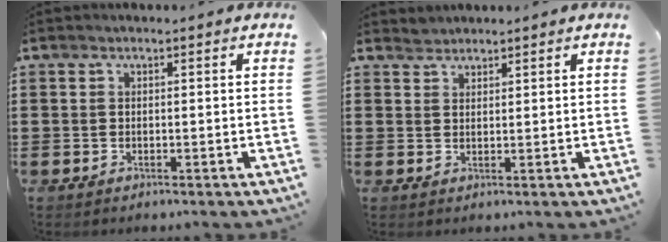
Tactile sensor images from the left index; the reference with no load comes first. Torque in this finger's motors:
{"motor_torque": [0.54, -0.60, 0.14, -0.01]}